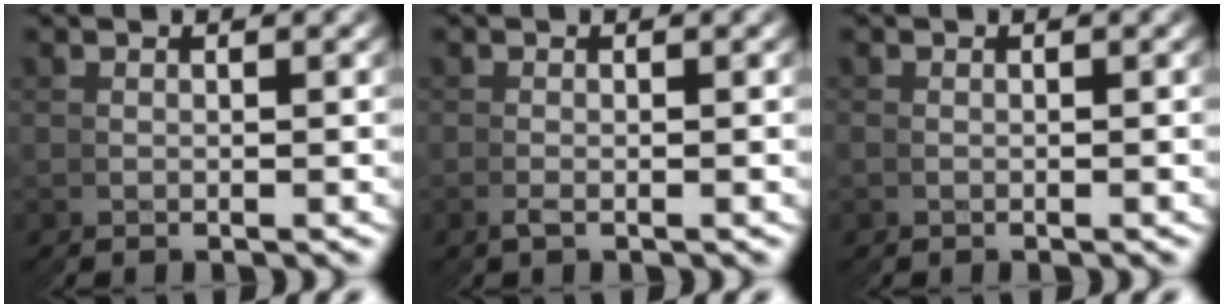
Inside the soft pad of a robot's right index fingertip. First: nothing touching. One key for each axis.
{"total": 0.7, "fx": -0.4, "fy": -0.5, "fz": -0.2, "tx": 0.007, "ty": 0.005, "tz": -0.010}
{"total": 0.6, "fx": -0.1, "fy": 0.1, "fz": -0.5, "tx": 0.007, "ty": -0.002, "tz": -0.002}